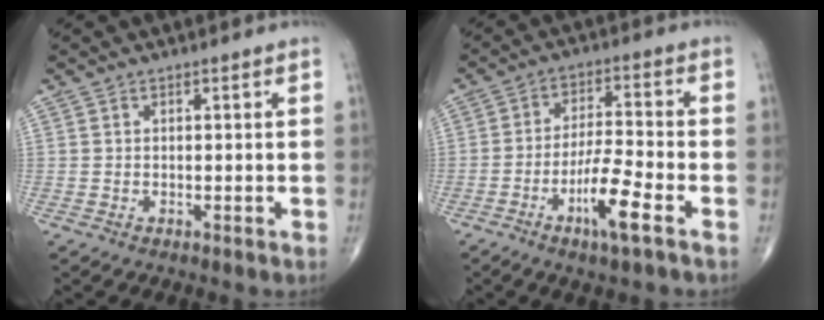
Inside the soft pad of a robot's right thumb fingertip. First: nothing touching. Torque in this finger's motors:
{"motor_torque": [3.90, 1.11, 1.45, -1.32, 0.60]}